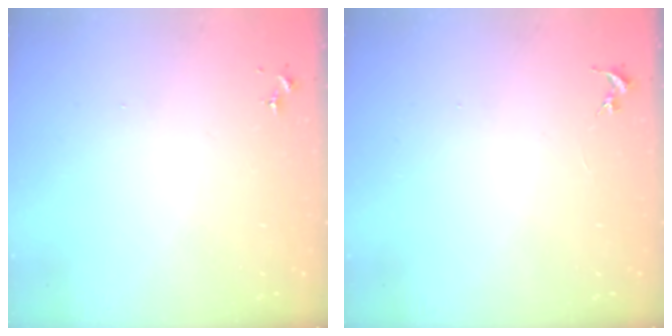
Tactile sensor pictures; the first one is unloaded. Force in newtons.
{"total": 0.0}